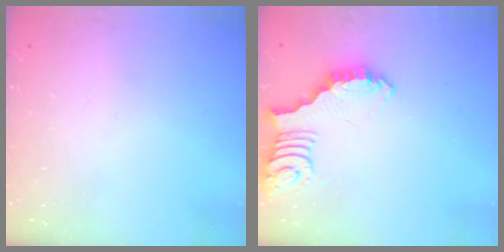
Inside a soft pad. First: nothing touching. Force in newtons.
{"total": 2.6, "press": 2.6, "slide": 0.5}